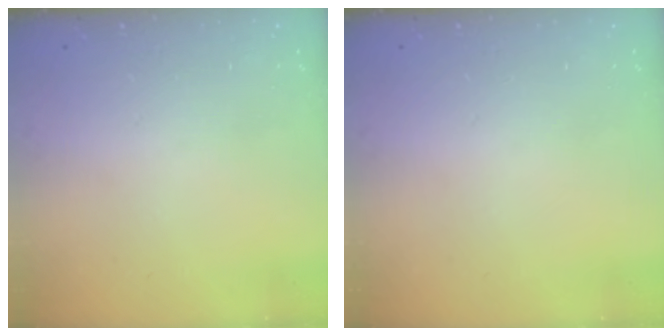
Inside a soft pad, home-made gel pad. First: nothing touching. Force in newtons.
{"total": 0.0}